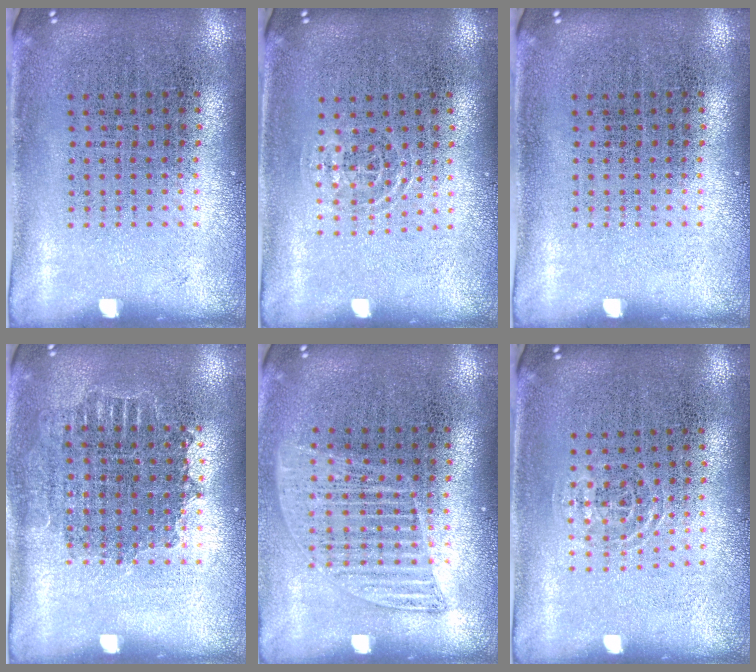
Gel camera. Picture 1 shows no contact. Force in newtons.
{"total": 0.8, "press": 0.5, "slide": 0.6}
{"total": 0.0}
{"total": 1.1, "press": 1.0, "slide": 0.4}
{"total": 1.2, "press": 1.1, "slide": 0.5}
{"total": 0.8, "press": 0.5, "slide": 0.6}